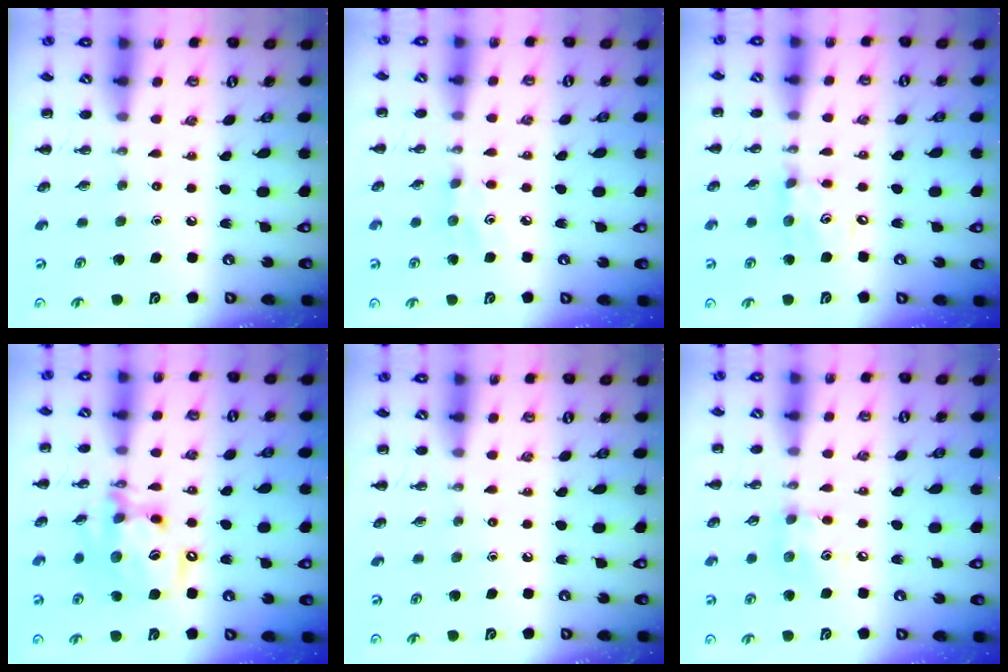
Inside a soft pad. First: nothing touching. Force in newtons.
{"total": 3.4, "press": 3.3, "slide": 0.9}
{"total": 6.8, "press": 6.7, "slide": 1.2}
{"total": 14.1, "press": 13.6, "slide": 3.6}
{"total": 0.0}
{"total": 5.8, "press": 5.7, "slide": 0.7}